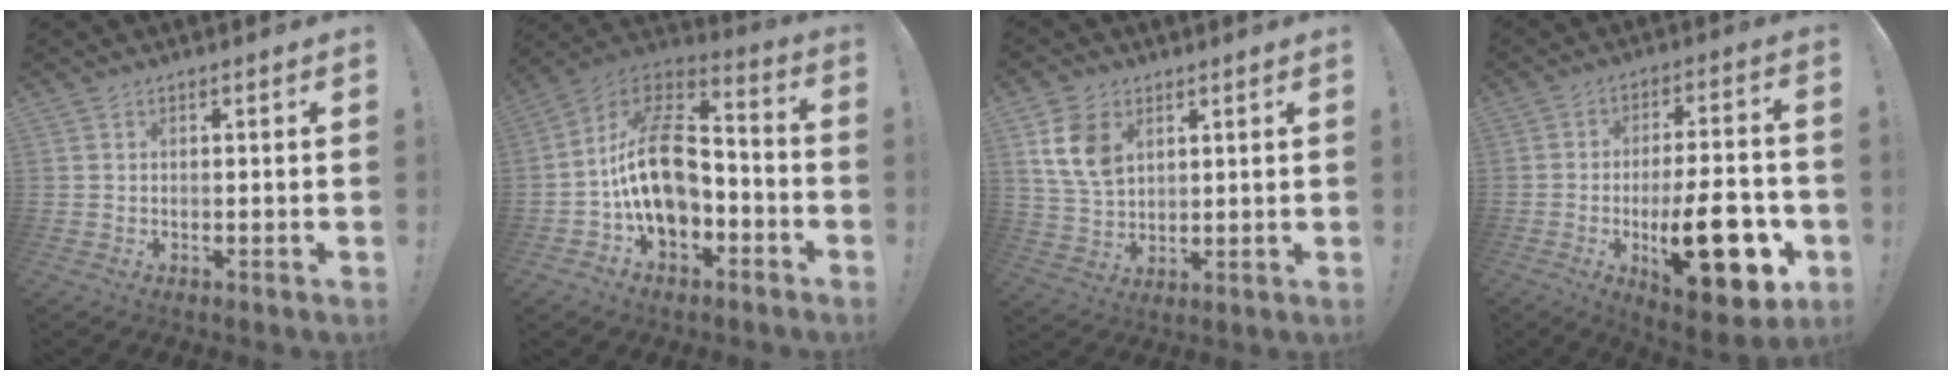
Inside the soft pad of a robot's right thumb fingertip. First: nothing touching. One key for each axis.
{"total": 19.3, "fx": -1.7, "fy": 13.0, "fz": 14.1, "tx": -0.245, "ty": 0.024, "tz": -0.020}
{"total": 11.3, "fx": 4.8, "fy": 7.9, "fz": 6.5, "tx": -0.113, "ty": -0.008, "tz": 0.095}
{"total": 22.3, "fx": -6.6, "fy": 8.8, "fz": 19.5, "tx": -0.280, "ty": 0.032, "tz": -0.089}